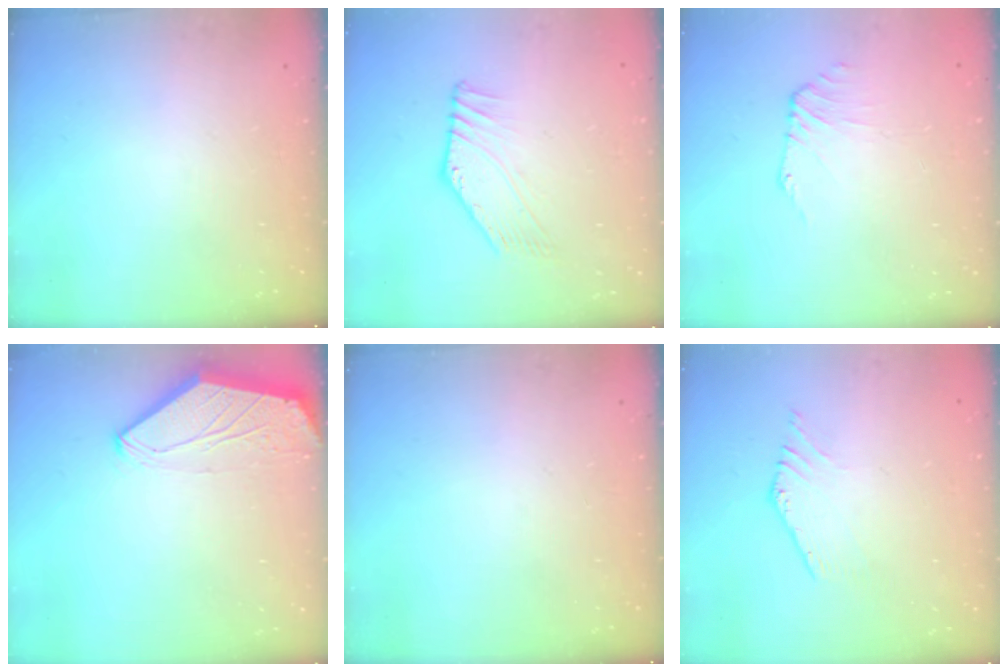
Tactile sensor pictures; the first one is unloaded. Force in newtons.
{"total": 1.7, "press": 1.7, "slide": 0.4}
{"total": 0.0}
{"total": 0.0}
{"total": 0.0}
{"total": 0.0}